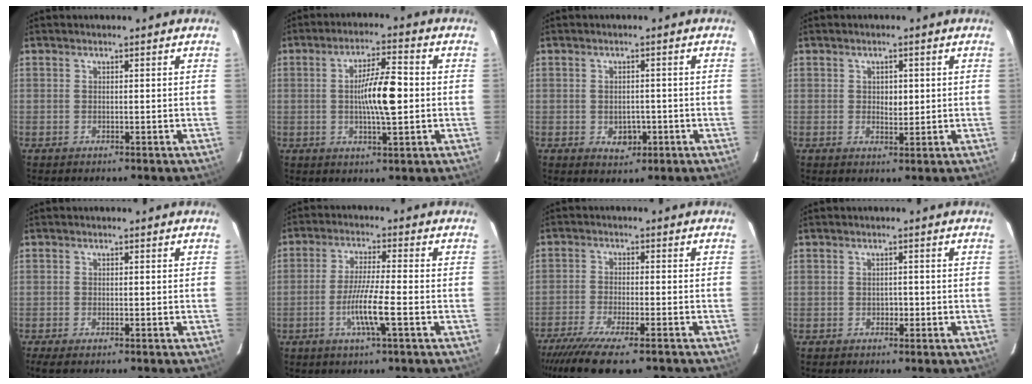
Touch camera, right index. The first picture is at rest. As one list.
[{"total": 8.5, "force": [-0.2, 1.3, 8.4], "torque": [-0.149, 0.007, -0.005]}, {"total": 3.2, "force": [-1.0, 2.3, 2.0], "torque": [-0.024, 0.002, -0.005]}, {"total": 2.4, "force": [0.4, 1.4, 1.9], "torque": [-0.026, -0.001, 0.008]}, {"total": 2.9, "force": [-2.2, 0.7, 1.8], "torque": [-0.025, -0.008, -0.029]}, {"total": 7.1, "force": [-2.3, -0.2, 6.7], "torque": [-0.125, -0.008, -0.045]}, {"total": 13.2, "force": [-10.6, 1.6, 7.8], "torque": [-0.125, -0.031, -0.168]}, {"total": 1.0, "force": [-0.4, 0.7, 0.6], "torque": [-0.009, 0.003, -0.006]}]